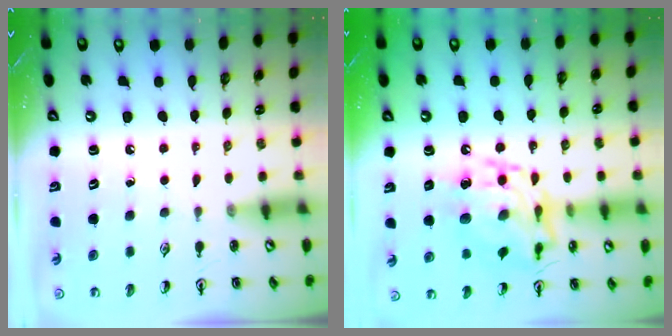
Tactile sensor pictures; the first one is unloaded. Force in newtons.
{"total": 14.2, "press": 14.2, "slide": 1.1}